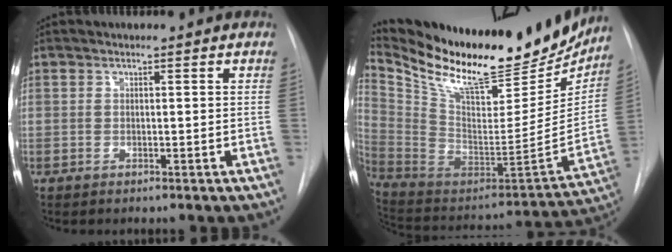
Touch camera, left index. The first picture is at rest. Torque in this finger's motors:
{"motor_torque": [0.68, -0.85, 0.24, 0.06]}